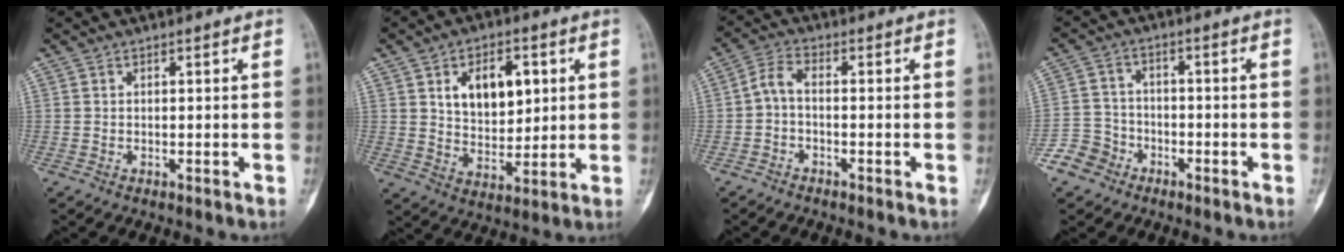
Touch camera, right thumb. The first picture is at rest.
{"total": 11.6, "force": [3.5, 7.2, 8.4], "torque": [-0.095, -0.015, 0.064]}
{"total": 3.6, "force": [-1.1, 1.6, 3.1], "torque": [-0.066, 0.019, -0.031]}
{"total": 6.4, "force": [-4.0, 4.9, 0.7], "torque": [0.010, 0.029, -0.084]}